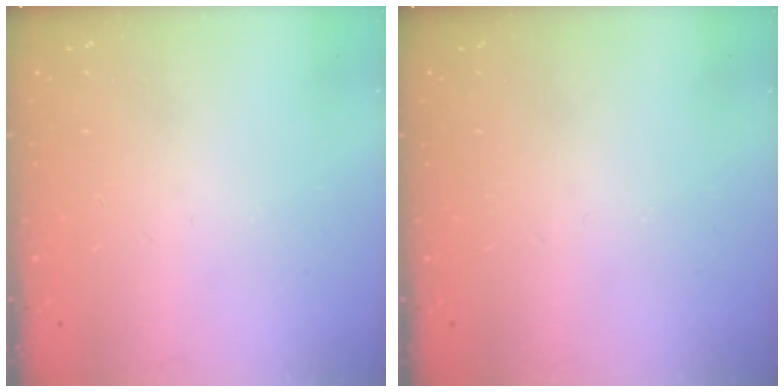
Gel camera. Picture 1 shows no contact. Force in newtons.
{"total": 0.0}